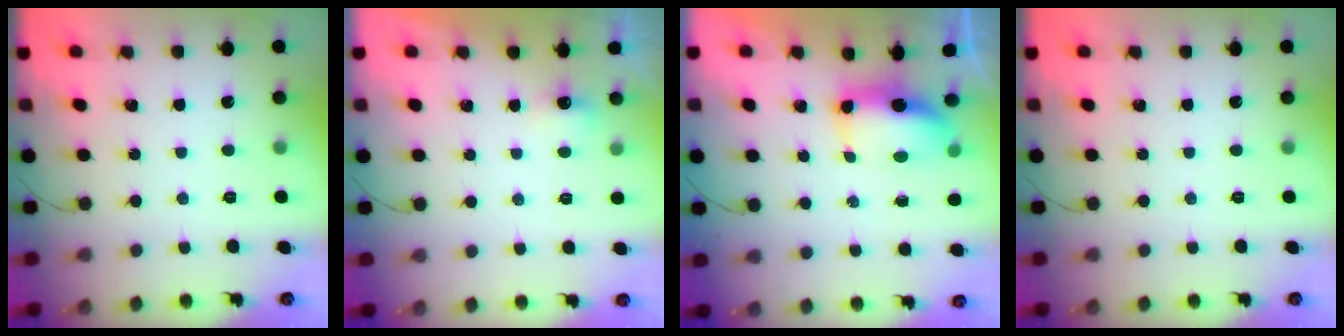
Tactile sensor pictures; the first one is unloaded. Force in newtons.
{"total": 10.5, "press": 3.4, "slide": 9.9}
{"total": 8.0, "press": 7.7, "slide": 1.8}
{"total": 0.0}